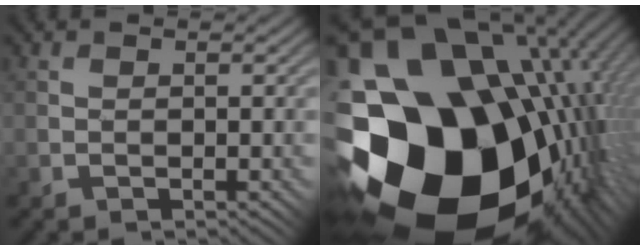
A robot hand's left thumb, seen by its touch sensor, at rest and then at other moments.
{"total": 21.5, "force": [-2.4, 15.7, 14.6], "torque": [-0.273, -0.043, -0.016]}